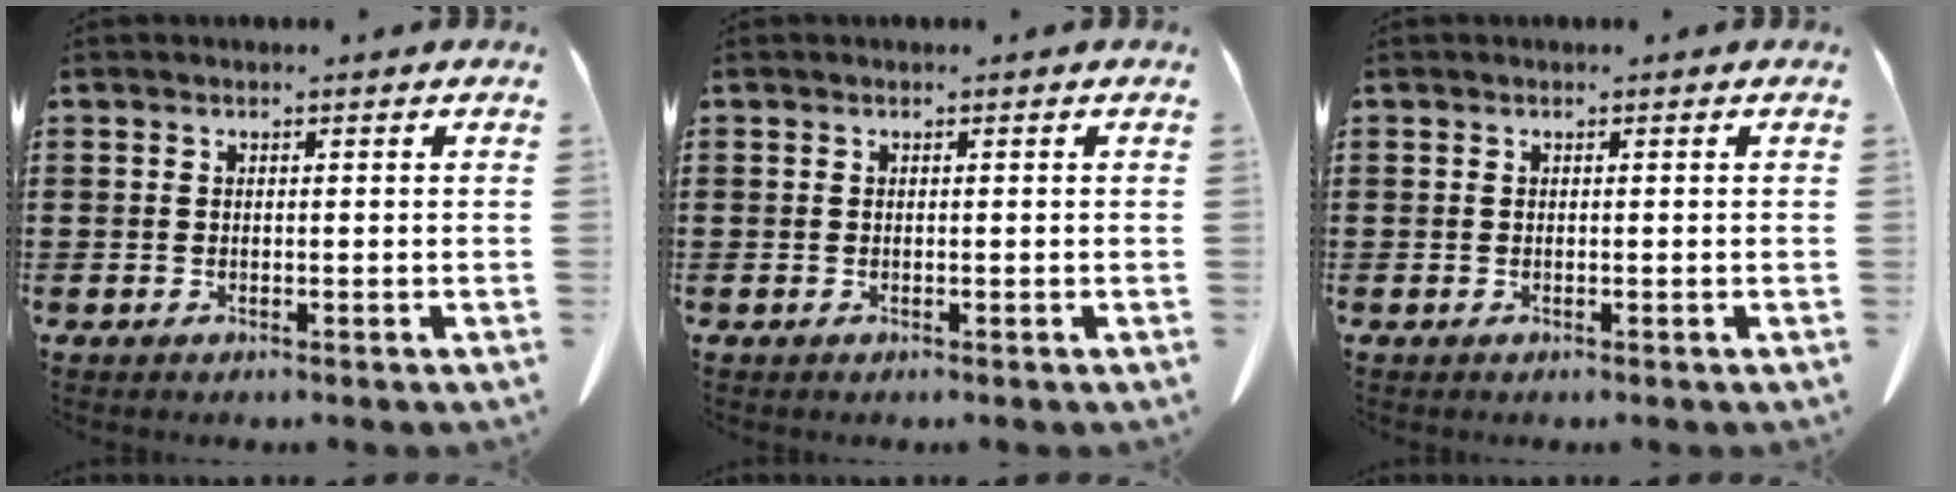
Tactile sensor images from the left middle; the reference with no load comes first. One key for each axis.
{"total": 0.0}
{"total": 0.0}